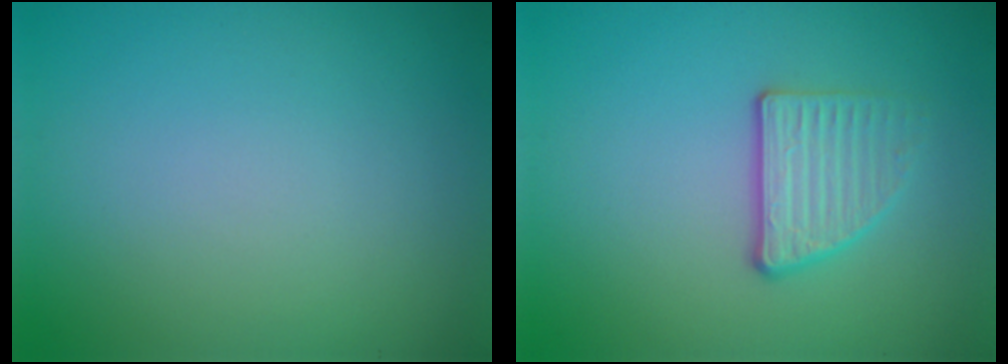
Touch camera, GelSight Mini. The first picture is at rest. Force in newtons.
{"total": 2.8, "press": 2.3, "slide": 1.5}